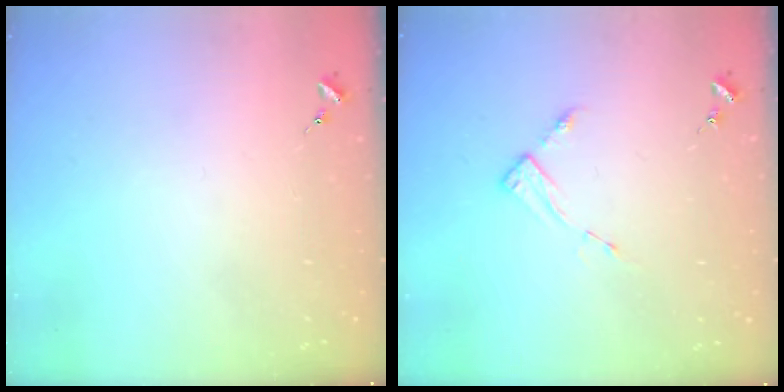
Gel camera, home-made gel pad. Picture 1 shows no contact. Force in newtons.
{"total": 4.7, "press": 4.7, "slide": 0.6}